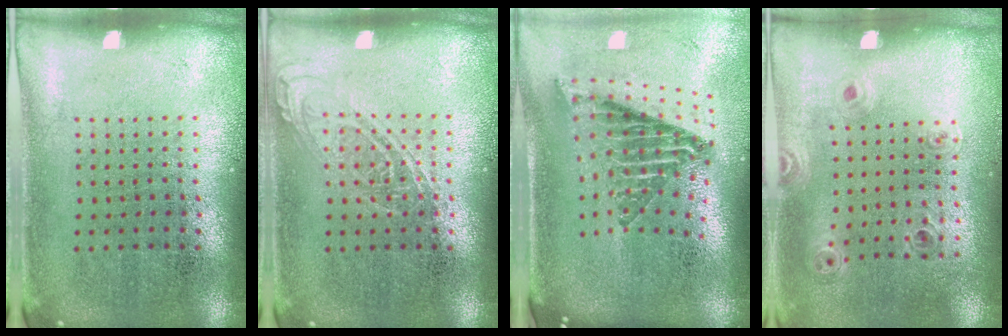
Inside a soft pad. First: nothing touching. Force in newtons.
{"total": 1.8, "press": 1.8, "slide": 0.2}
{"total": 2.6, "press": 1.6, "slide": 2.0}
{"total": 0.9, "press": 0.9, "slide": 0.2}